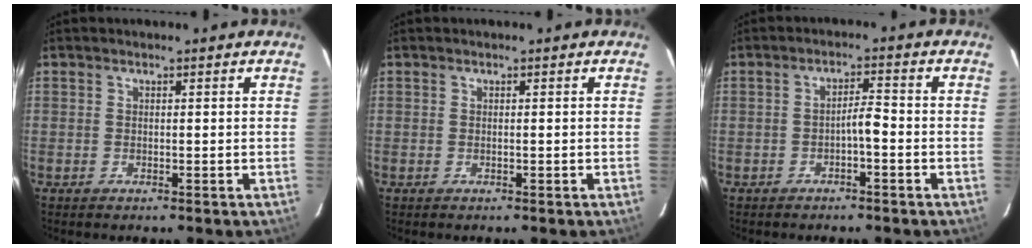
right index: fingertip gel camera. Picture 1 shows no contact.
{"total": 0.0}
{"total": 2.7, "force": [-1.1, 0.4, 2.4], "torque": [-0.036, 0.007, -0.020]}